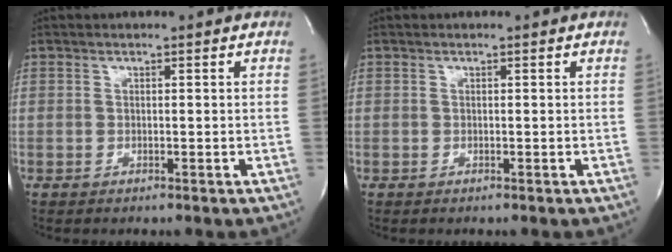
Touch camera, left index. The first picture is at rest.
{"total": 0.0}